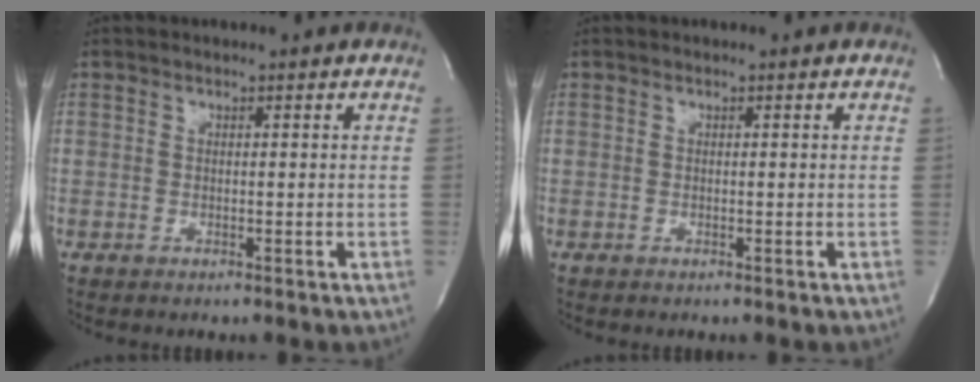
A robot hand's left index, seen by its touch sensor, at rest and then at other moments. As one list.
[{"total": 0.0}]